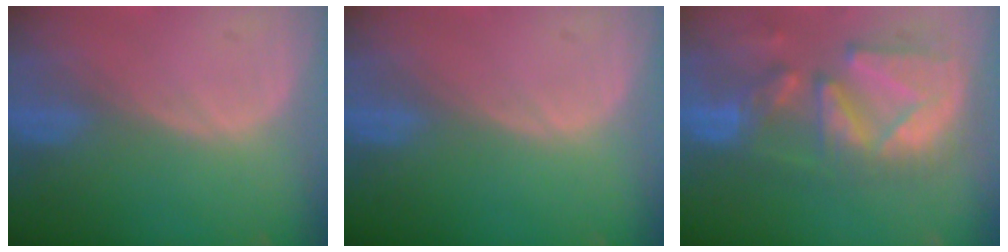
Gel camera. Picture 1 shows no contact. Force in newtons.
{"total": 0.0}
{"total": 11.8, "press": 11.0, "slide": 4.5}